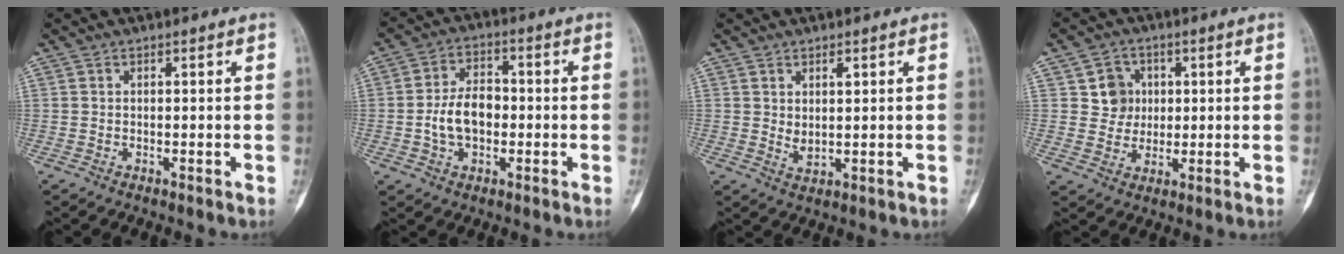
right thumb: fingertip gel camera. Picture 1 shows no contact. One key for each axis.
{"total": 8.7, "fx": -1.2, "fy": 5.8, "fz": 6.3, "tx": -0.097, "ty": 0.021, "tz": -0.026}
{"total": 3.4, "fx": 1.1, "fy": 1.7, "fz": 2.7, "tx": -0.036, "ty": -0.015, "tz": 0.025}
{"total": 6.2, "fx": 1.5, "fy": 5.8, "fz": 1.6, "tx": 0.012, "ty": 0.002, "tz": 0.023}